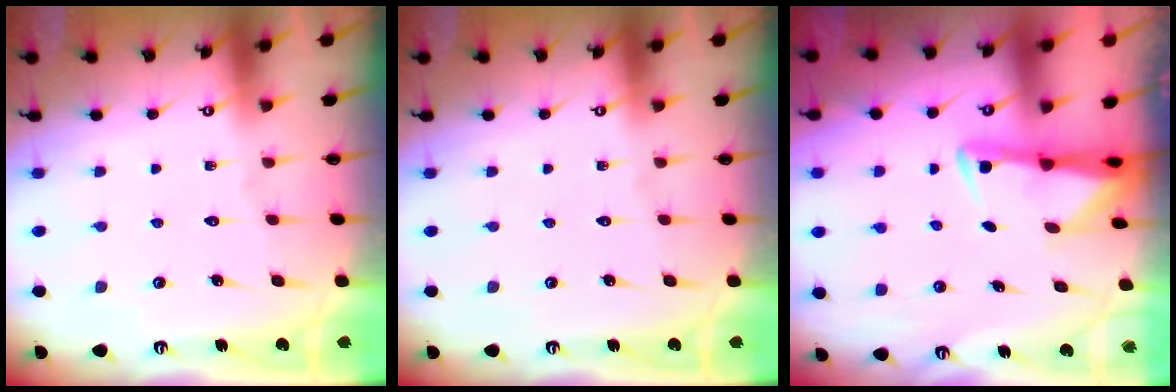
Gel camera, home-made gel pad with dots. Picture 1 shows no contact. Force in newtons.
{"total": 0.0}
{"total": 2.9, "press": 2.9, "slide": 0.5}